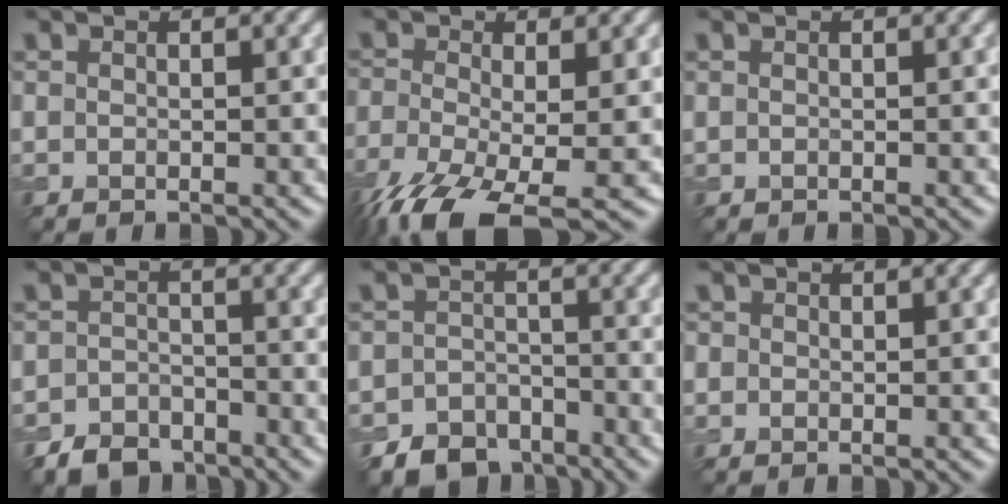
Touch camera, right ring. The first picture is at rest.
{"total": 9.2, "force": [-4.9, 3.1, 7.1], "torque": [-0.152, -0.035, -0.093]}
{"total": 0.0}
{"total": 3.4, "force": [-2.7, 2.0, 0.8], "torque": [-0.008, 0.001, -0.056]}
{"total": 5.4, "force": [-4.2, 3.2, 1.3], "torque": [-0.014, -0.010, -0.069]}
{"total": 0.5, "force": [0.2, 0.5, 0.1], "torque": [0.002, -0.002, -0.002]}